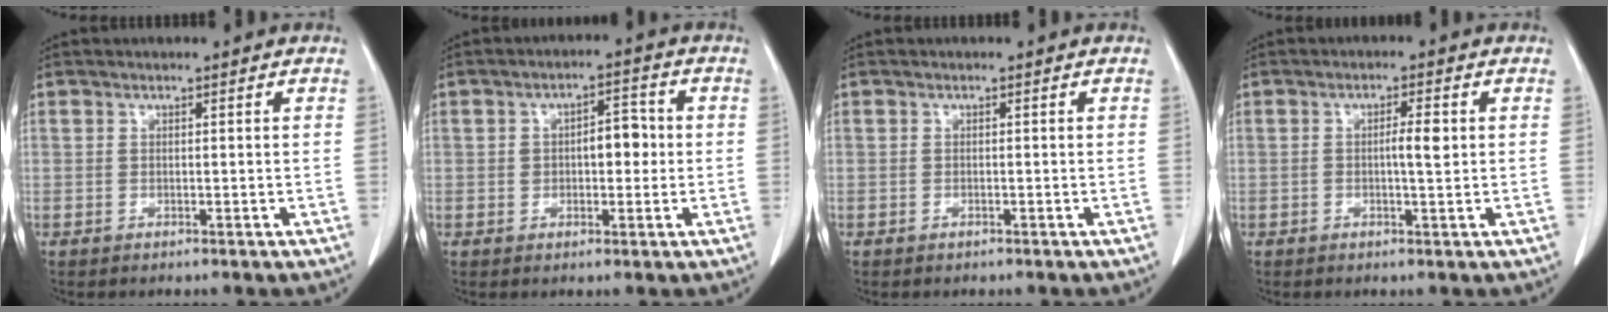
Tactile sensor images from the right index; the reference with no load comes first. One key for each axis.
{"total": 5.3, "fx": 0.2, "fy": 2.7, "fz": 4.5, "tx": -0.067, "ty": 0.017, "tz": 0.006}
{"total": 0.0}
{"total": 3.0, "fx": 0.2, "fy": 0.4, "fz": 3.0, "tx": -0.051, "ty": 0.000, "tz": 0.003}